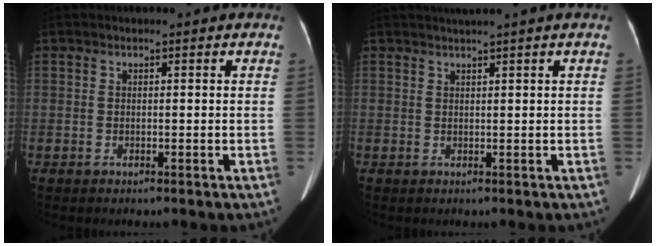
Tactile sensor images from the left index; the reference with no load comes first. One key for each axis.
{"total": 2.3, "fx": 1.8, "fy": -0.9, "fz": 1.0, "tx": -0.011, "ty": 0.007, "tz": 0.037}